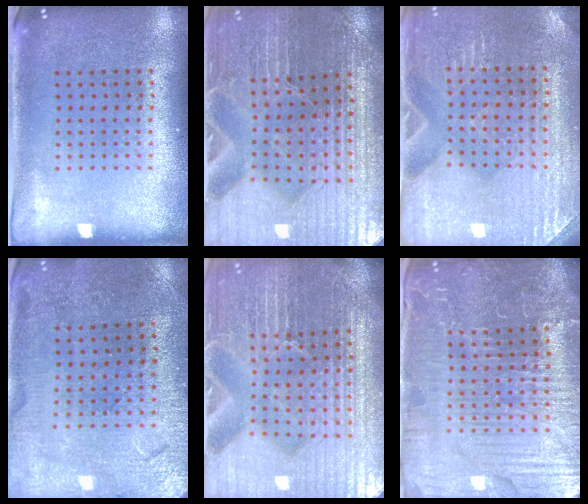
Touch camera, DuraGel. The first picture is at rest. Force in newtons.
{"total": 4.4, "press": 4.3, "slide": 1.0}
{"total": 3.1, "press": 3.1, "slide": 0.3}
{"total": 1.3, "press": 1.3, "slide": 0.1}
{"total": 6.7, "press": 5.9, "slide": 3.3}
{"total": 5.9, "press": 5.4, "slide": 2.4}